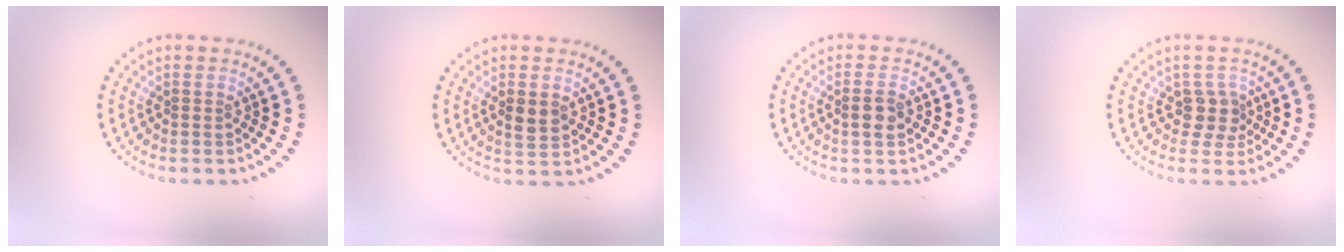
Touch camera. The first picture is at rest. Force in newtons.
{"total": 1.9, "press": 1.9, "slide": 0.2}
{"total": 1.7, "press": 1.6, "slide": 0.5}
{"total": 2.2, "press": 1.7, "slide": 1.3}